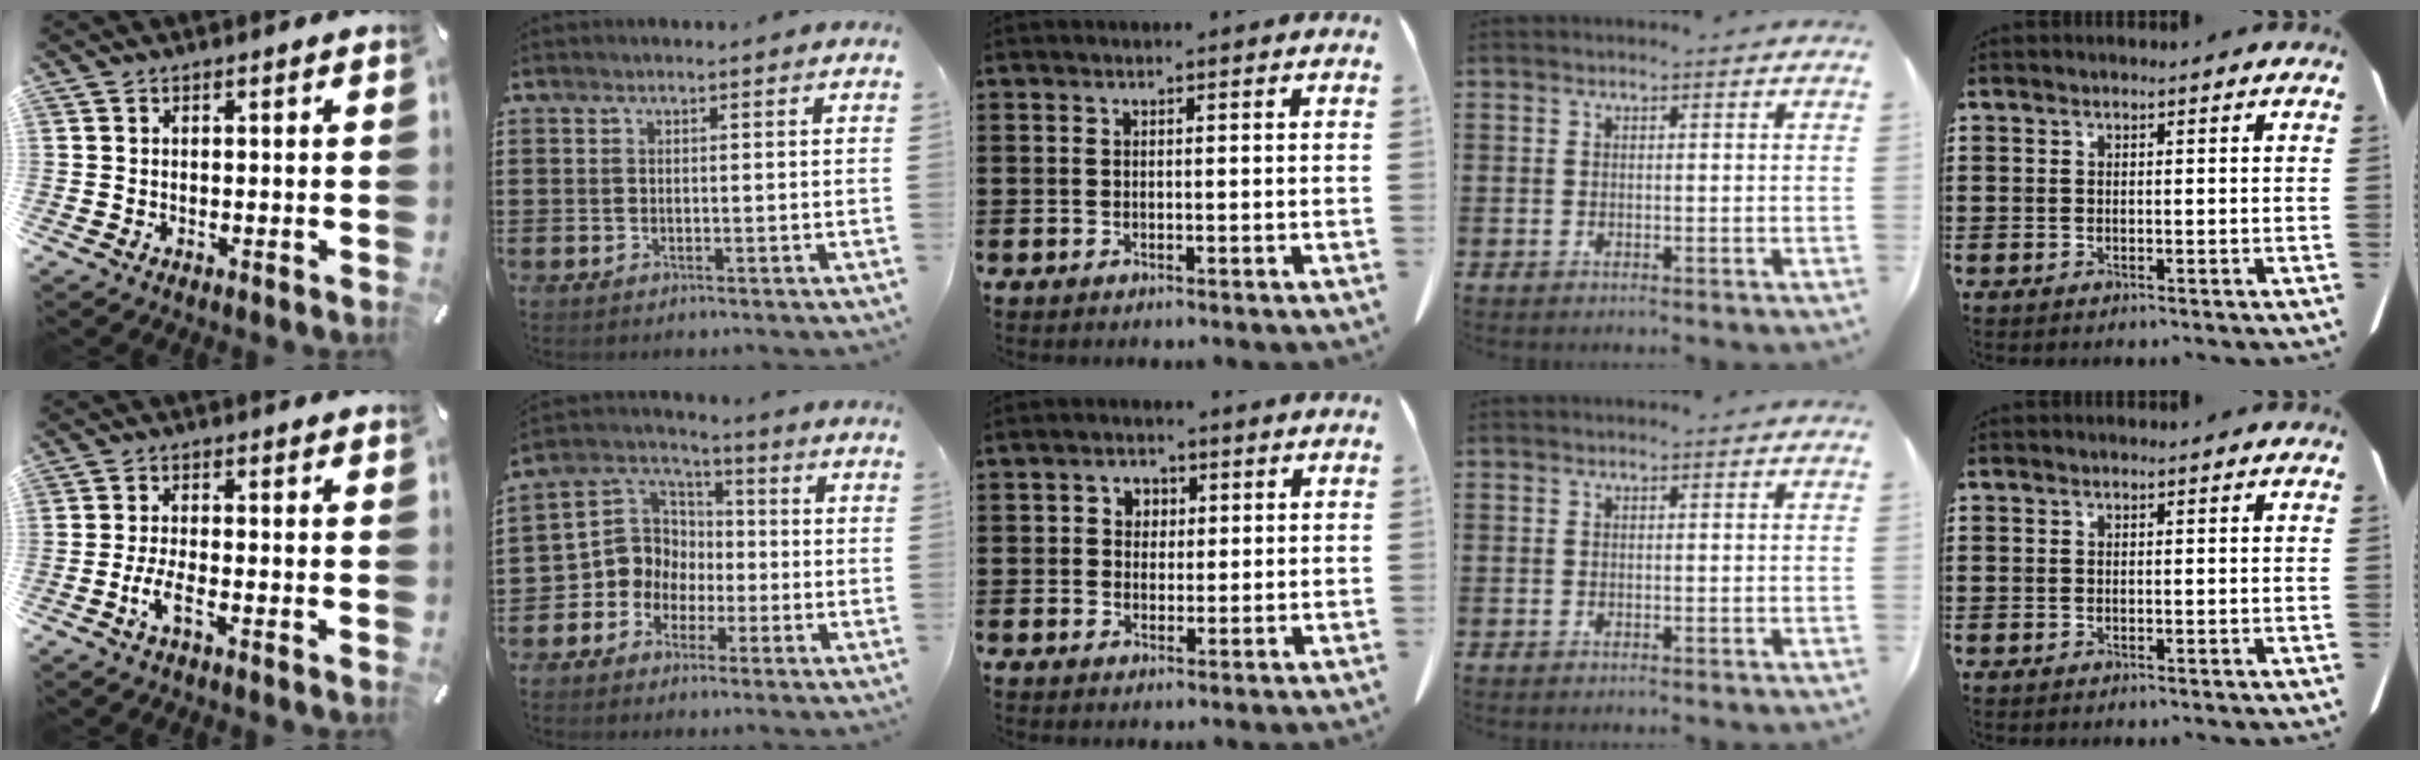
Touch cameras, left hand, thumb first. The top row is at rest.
{"thumb": {"total": 4.7, "force": [-2.3, 1.2, 4.0], "torque": [-0.093, -0.006, -0.045]}, "index": {"total": 8.2, "force": [-2.2, 7.7, 2.0], "torque": [-0.093, 0.003, -0.049]}, "middle": {"total": 2.4, "force": [0.7, 2.2, 0.7], "torque": [-0.024, 0.009, 0.011]}}